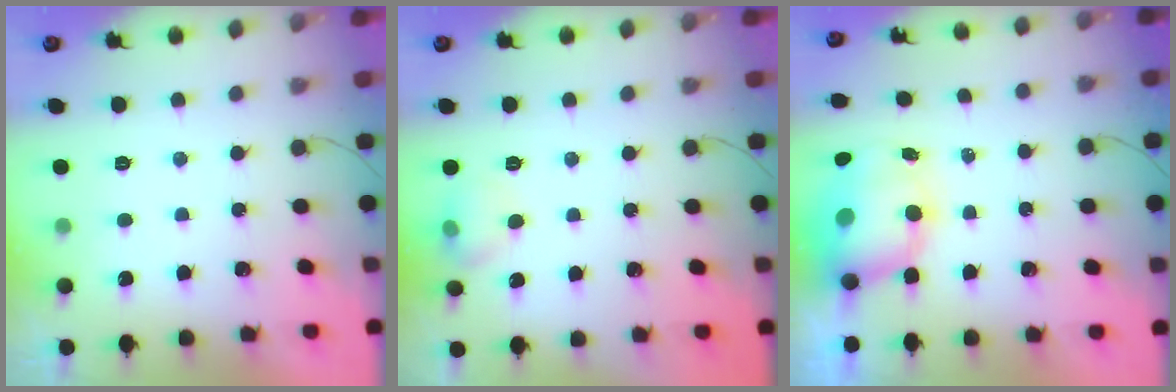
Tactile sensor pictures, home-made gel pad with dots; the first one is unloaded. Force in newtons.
{"total": 6.6, "press": 6.4, "slide": 1.6}
{"total": 10.4, "press": 10.1, "slide": 2.5}